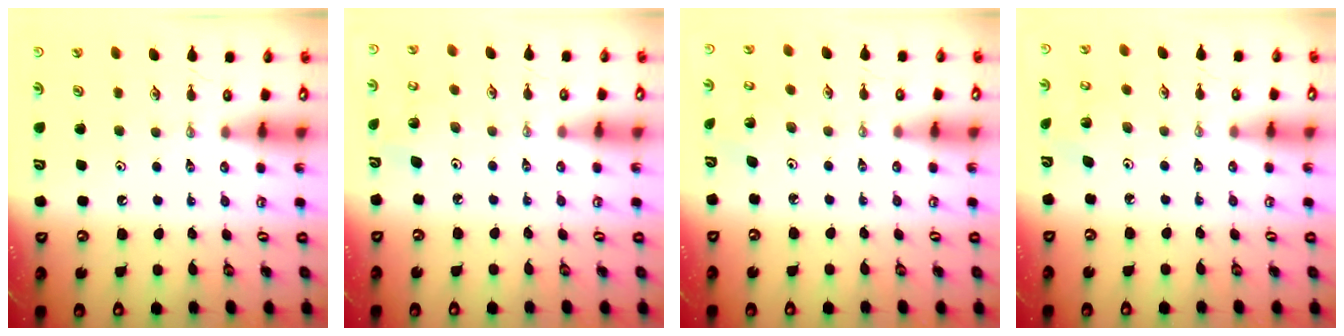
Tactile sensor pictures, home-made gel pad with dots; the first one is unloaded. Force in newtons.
{"total": 4.8, "press": 4.7, "slide": 0.9}
{"total": 2.1, "press": 2.1, "slide": 0.1}
{"total": 2.3, "press": 2.3, "slide": 0.2}